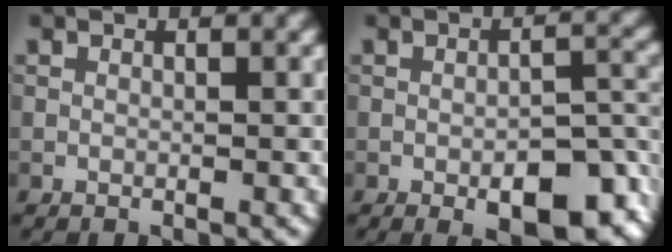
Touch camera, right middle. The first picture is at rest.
{"total": 8.1, "force": [-3.9, 3.2, 6.4], "torque": [-0.086, -0.007, -0.045]}